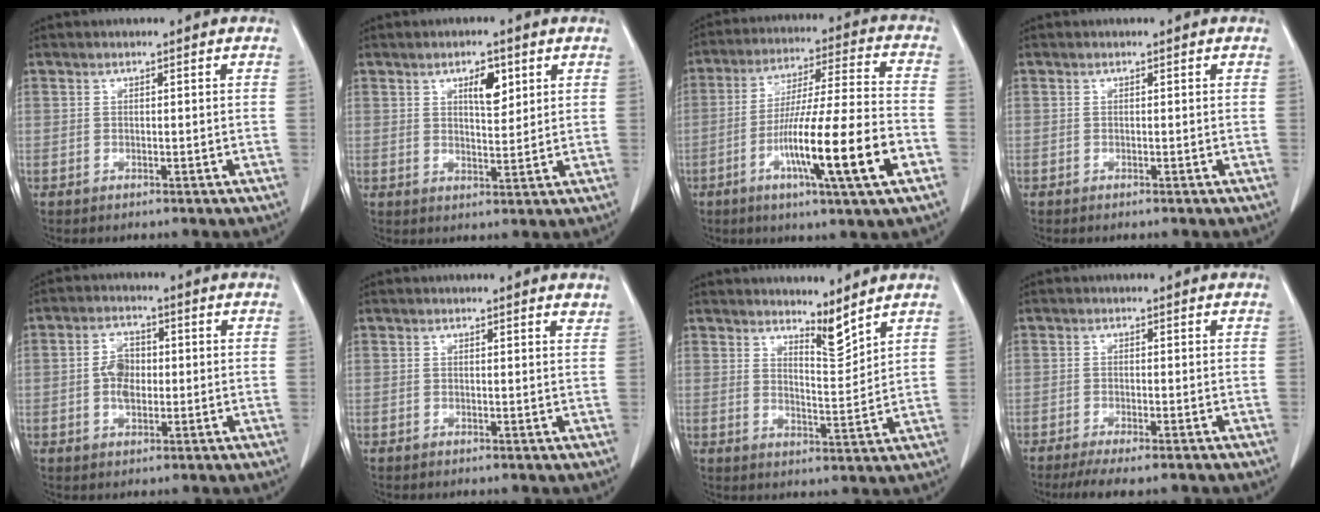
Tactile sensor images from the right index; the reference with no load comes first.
{"total": 4.5, "force": [2.1, 1.6, 3.6], "torque": [-0.059, -0.001, 0.037]}
{"total": 17.2, "force": [-6.2, 0.1, 16.0], "torque": [-0.274, -0.011, -0.104]}
{"total": 0.0}
{"total": 4.8, "force": [-0.1, 3.0, 3.7], "torque": [-0.073, 0.008, -0.004]}
{"total": 1.2, "force": [1.2, 0.1, 0.4], "torque": [-0.009, -0.006, 0.006]}
{"total": 4.0, "force": [3.7, -0.1, 1.6], "torque": [-0.030, -0.022, 0.070]}
{"total": 5.9, "force": [-4.7, 0.7, 3.5], "torque": [-0.048, -0.012, -0.072]}